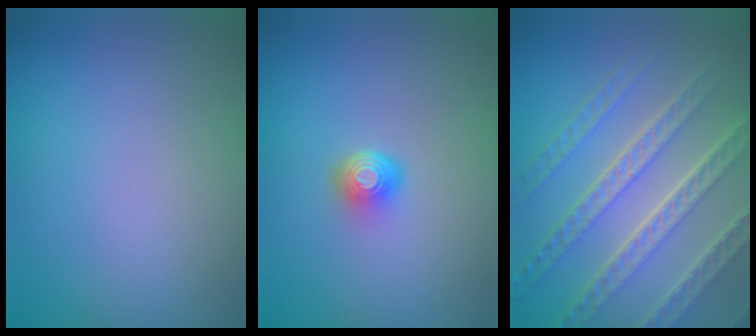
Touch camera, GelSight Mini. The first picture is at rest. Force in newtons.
{"total": 2.1, "press": 1.4, "slide": 1.6}
{"total": 8.4, "press": 5.9, "slide": 6.0}